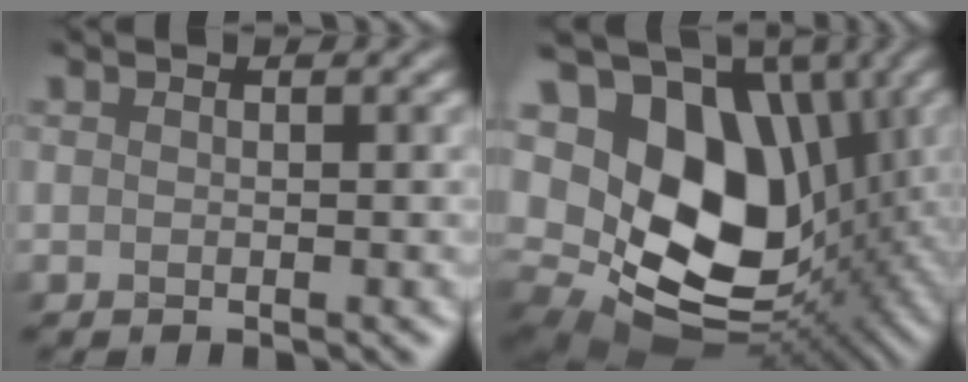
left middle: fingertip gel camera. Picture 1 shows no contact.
{"total": 16.9, "force": [0.2, 12.3, 11.6], "torque": [-0.209, -0.022, 0.025]}